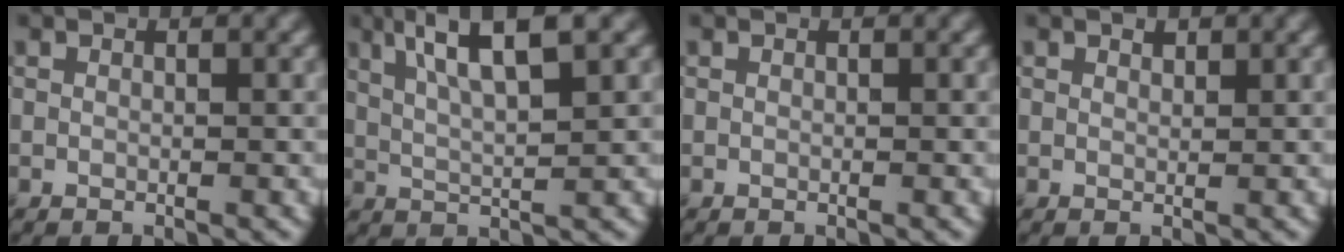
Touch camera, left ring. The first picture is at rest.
{"total": 6.3, "force": [3.1, 1.3, 5.4], "torque": [-0.087, 0.008, 0.055]}
{"total": 0.0}
{"total": 0.6, "force": [0.6, 0.2, 0.2], "torque": [-0.005, -0.001, 0.011]}